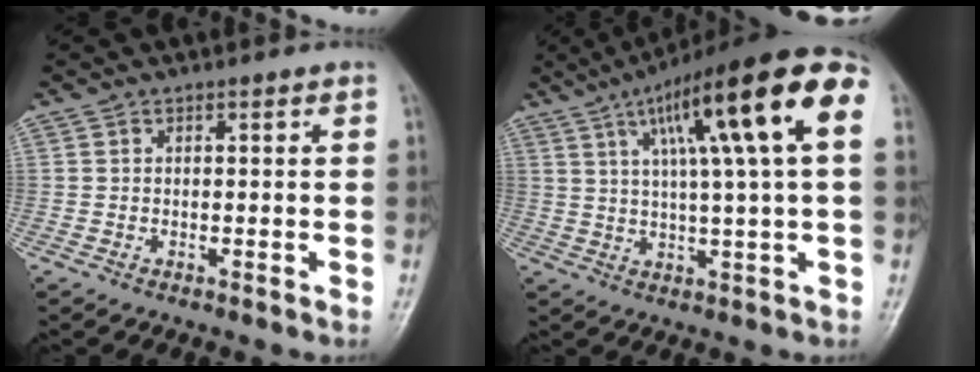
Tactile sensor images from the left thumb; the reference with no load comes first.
{"total": 20.0, "force": [6.5, 3.0, 18.7], "torque": [-0.286, 0.018, 0.094]}